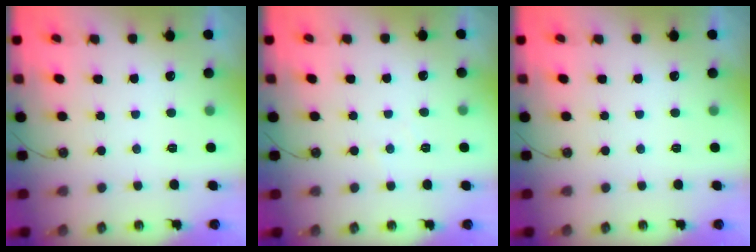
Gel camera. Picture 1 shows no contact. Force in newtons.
{"total": 2.6, "press": 2.5, "slide": 0.5}
{"total": 0.0}